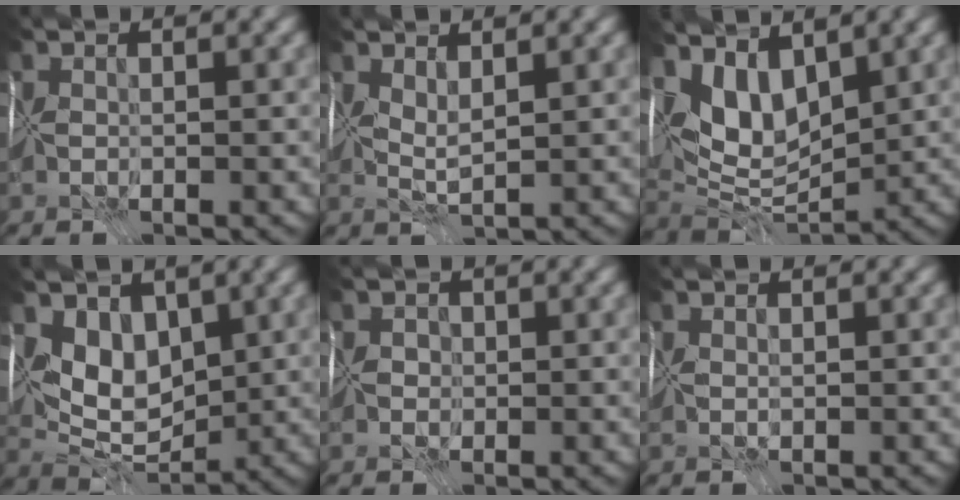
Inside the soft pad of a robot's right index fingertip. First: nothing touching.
{"total": 1.6, "force": [1.2, -1.1, 0.2], "torque": [-0.003, 0.001, 0.029]}
{"total": 5.3, "force": [3.3, 1.9, 3.7], "torque": [-0.065, -0.006, 0.063]}
{"total": 2.9, "force": [1.5, 1.6, 1.9], "torque": [-0.024, -0.017, 0.029]}
{"total": 1.6, "force": [0.1, 1.5, 0.5], "torque": [0.013, 0.013, -0.011]}
{"total": 0.5, "force": [0.5, -0.2, 0.0], "torque": [0.003, 0.002, 0.012]}